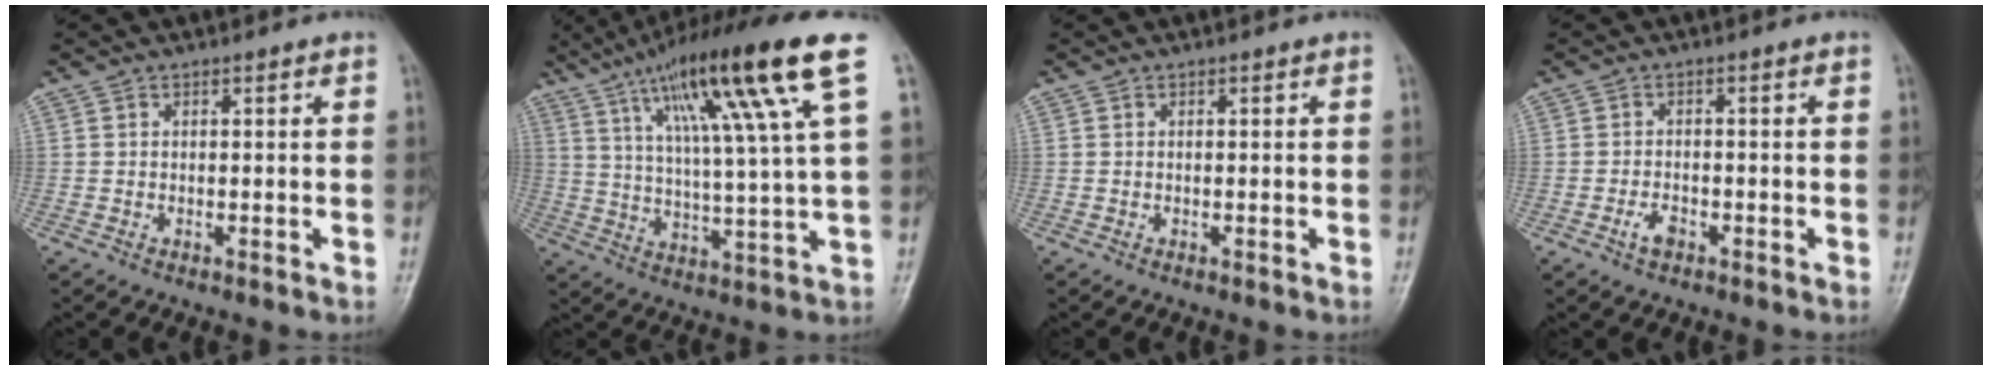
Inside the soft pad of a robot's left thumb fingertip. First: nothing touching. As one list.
[{"total": 20.5, "force": [9.9, 1.5, 17.8], "torque": [-0.287, -0.015, 0.161]}, {"total": 0.0}, {"total": 2.4, "force": [-1.4, 1.3, 1.5], "torque": [-0.030, 0.010, -0.025]}]